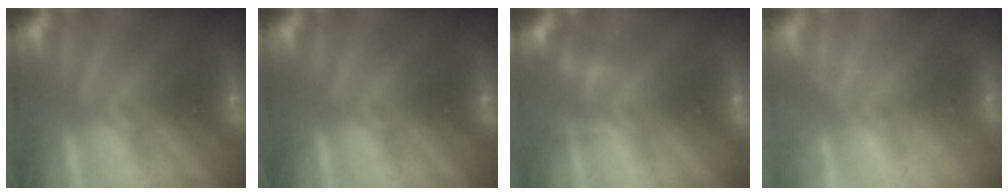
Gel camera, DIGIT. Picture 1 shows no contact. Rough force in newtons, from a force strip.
{"total": 0.0}
{"total": 2.3}
{"total": 2.4}